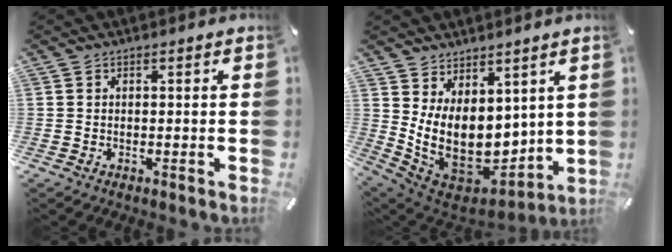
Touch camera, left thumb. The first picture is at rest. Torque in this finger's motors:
{"motor_torque": [2.60, 2.41, 0.61, -0.30, 0.45]}